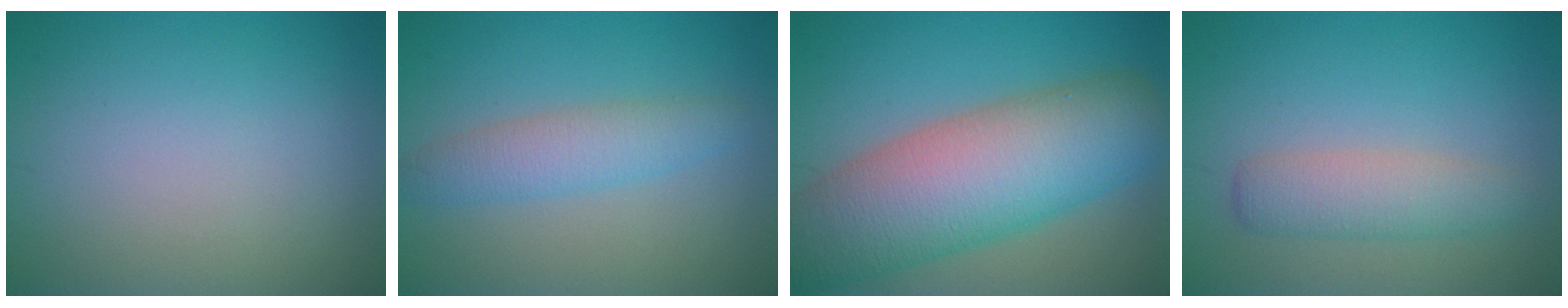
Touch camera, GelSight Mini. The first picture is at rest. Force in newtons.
{"total": 3.3, "press": 3.3, "slide": 0.1}
{"total": 12.3, "press": 12.3, "slide": 0.4}
{"total": 3.3, "press": 3.3, "slide": 0.1}